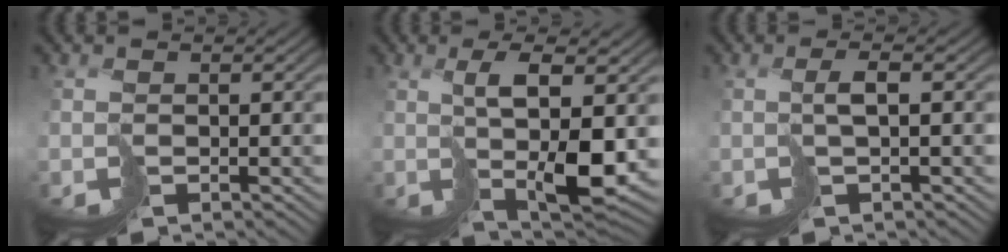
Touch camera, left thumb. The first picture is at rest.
{"total": 6.8, "force": [1.6, 1.2, 6.5], "torque": [-0.116, -0.002, 0.041]}
{"total": 1.5, "force": [0.6, -0.7, 1.2], "torque": [-0.021, 0.014, 0.012]}